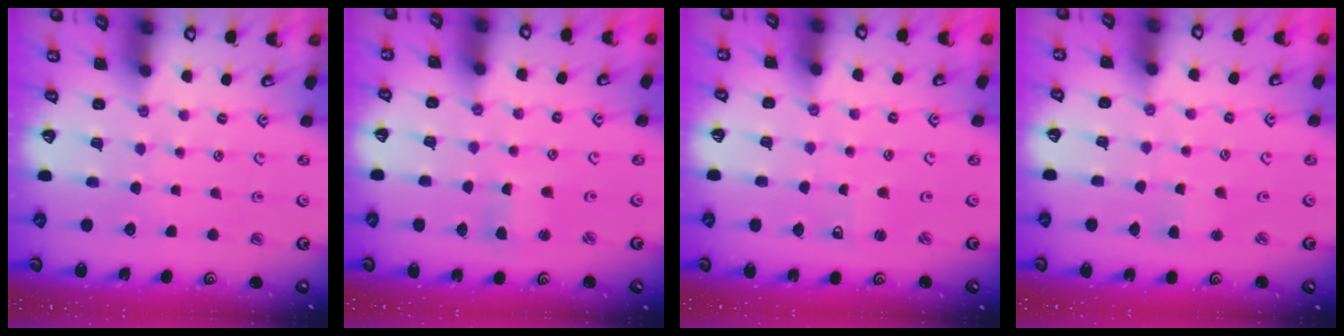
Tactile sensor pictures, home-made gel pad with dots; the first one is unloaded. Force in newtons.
{"total": 1.9, "press": 1.9, "slide": 0.3}
{"total": 2.2, "press": 2.2, "slide": 0.3}
{"total": 2.9, "press": 2.9, "slide": 0.3}